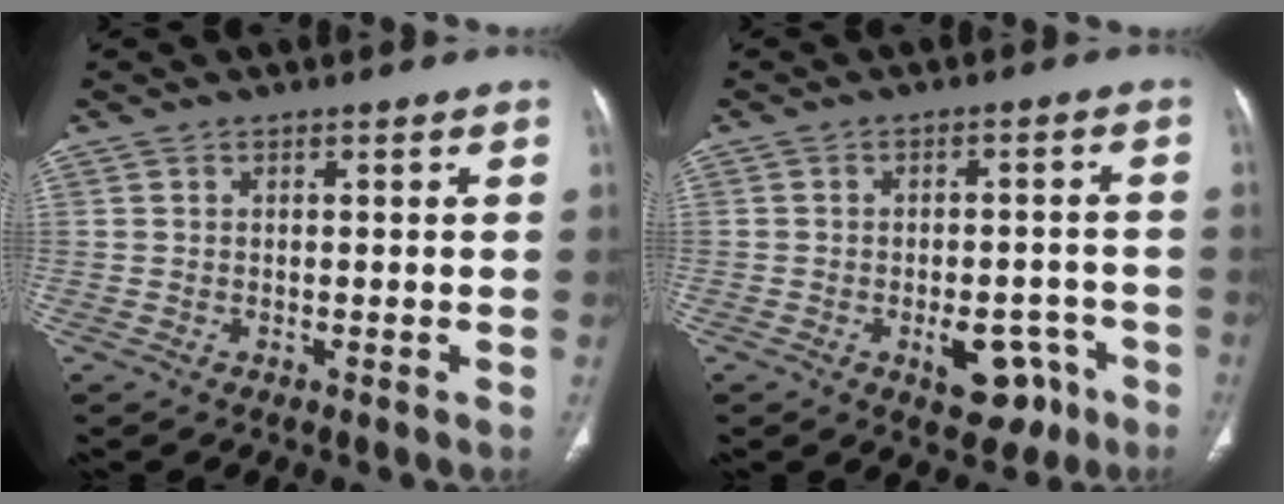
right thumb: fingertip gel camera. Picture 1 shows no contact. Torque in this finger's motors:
{"motor_torque": [3.89, 1.11, 1.44, -1.26, 0.25]}